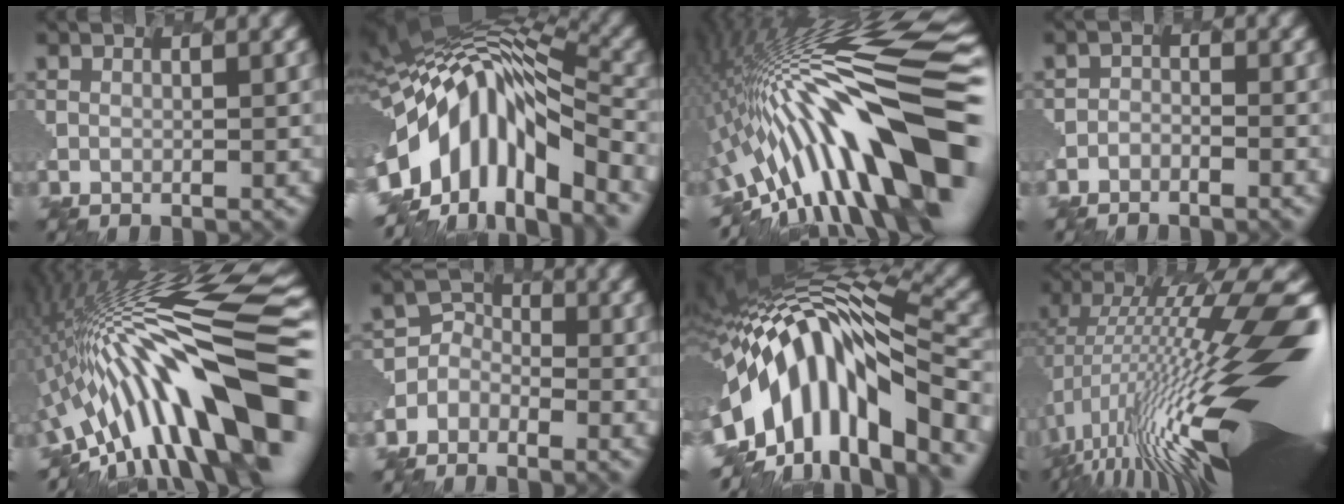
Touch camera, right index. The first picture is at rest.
{"total": 11.0, "force": [-4.6, 5.3, 8.5], "torque": [-0.170, 0.011, -0.085]}
{"total": 14.8, "force": [-4.0, 3.5, 13.8], "torque": [-0.219, 0.051, -0.094]}
{"total": 2.4, "force": [-1.3, -0.4, -2.0], "torque": [0.011, -0.002, -0.030]}
{"total": 13.7, "force": [-4.6, 3.1, 12.5], "torque": [-0.204, 0.046, -0.096]}
{"total": 2.4, "force": [-1.8, 1.2, -1.1], "torque": [0.005, 0.004, -0.046]}
{"total": 10.9, "force": [-5.2, 5.0, 8.2], "torque": [-0.151, 0.020, -0.091]}
{"total": 17.4, "force": [-0.7, 3.9, 17.0], "torque": [-0.291, 0.018, -0.023]}